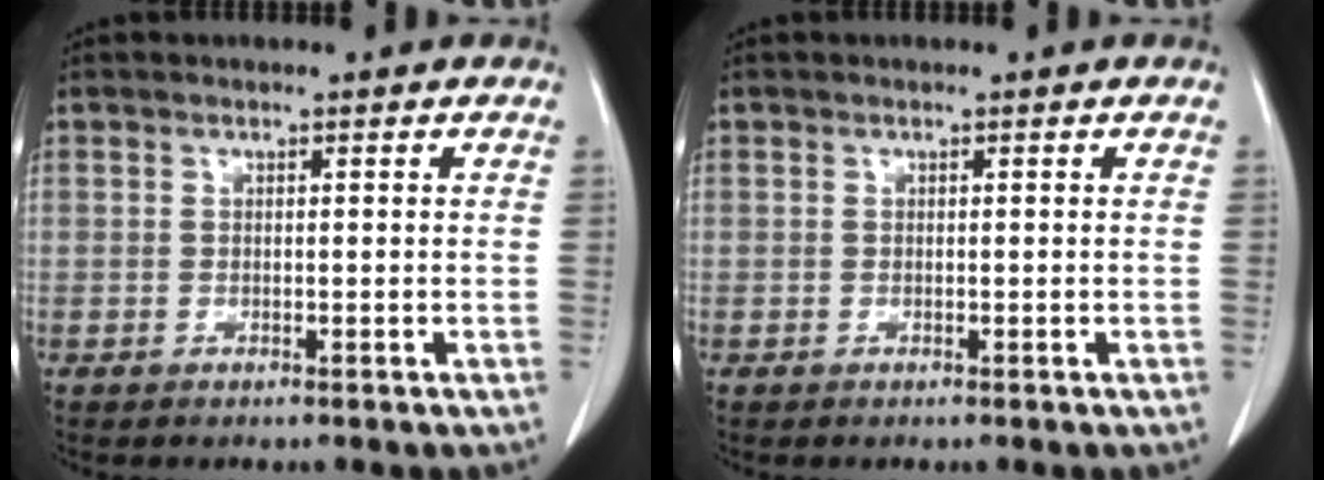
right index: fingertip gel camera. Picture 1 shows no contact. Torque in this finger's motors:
{"motor_torque": [0.00, 0.00, 0.00, 0.00]}